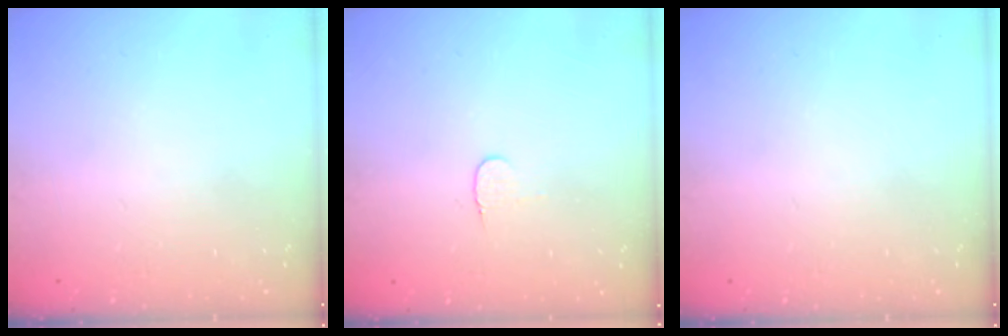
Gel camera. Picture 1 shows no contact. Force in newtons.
{"total": 3.9, "press": 3.9, "slide": 0.2}
{"total": 0.0}